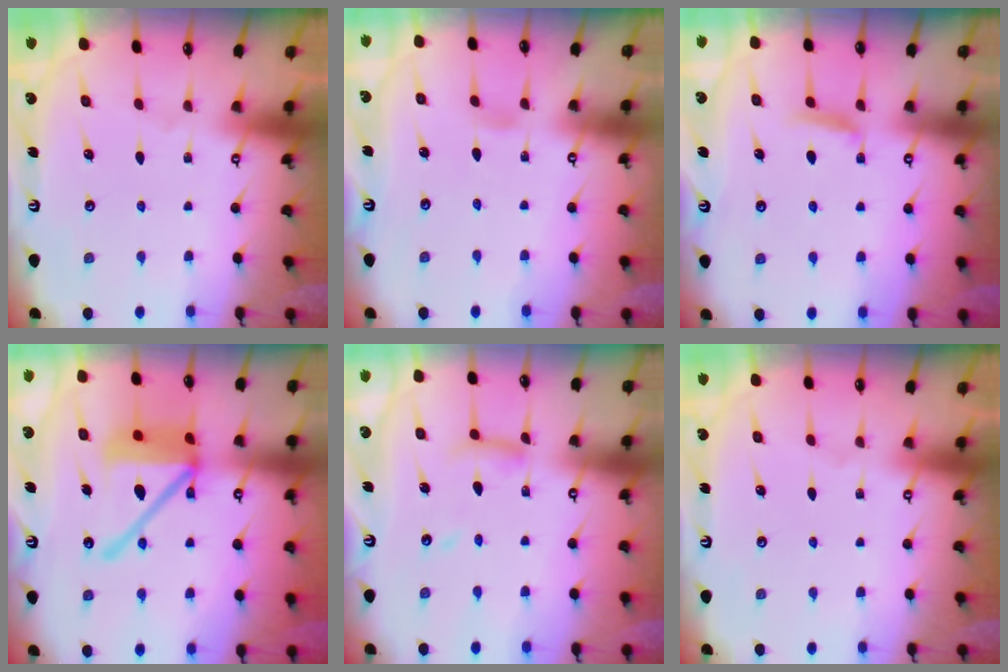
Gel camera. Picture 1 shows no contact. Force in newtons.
{"total": 2.7, "press": 2.7, "slide": 0.3}
{"total": 5.8, "press": 5.7, "slide": 0.9}
{"total": 17.5, "press": 17.4, "slide": 2.1}
{"total": 10.8, "press": 10.8, "slide": 1.1}
{"total": 0.0}